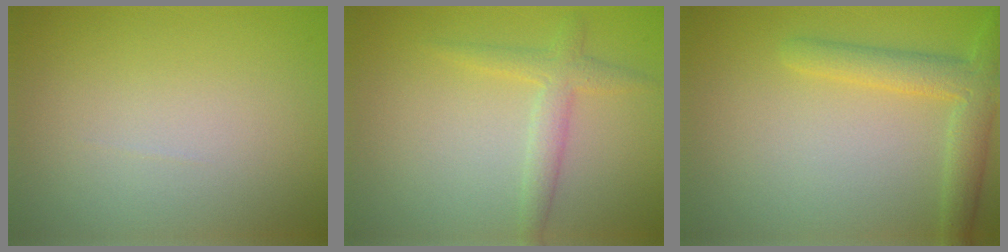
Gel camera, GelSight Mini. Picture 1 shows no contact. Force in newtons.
{"total": 2.3, "press": 2.3, "slide": 0.1}
{"total": 3.8, "press": 3.8, "slide": 0.3}